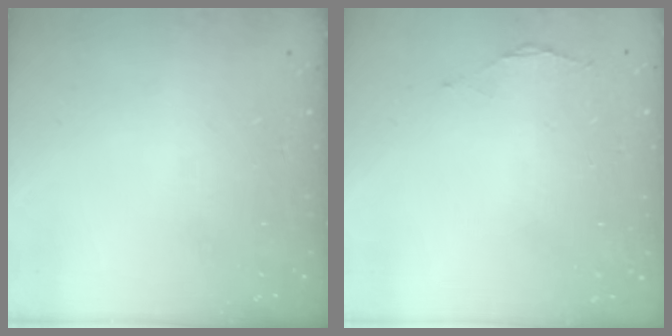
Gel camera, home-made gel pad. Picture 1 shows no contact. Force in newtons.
{"total": 0.5, "press": 0.4, "slide": 0.3}